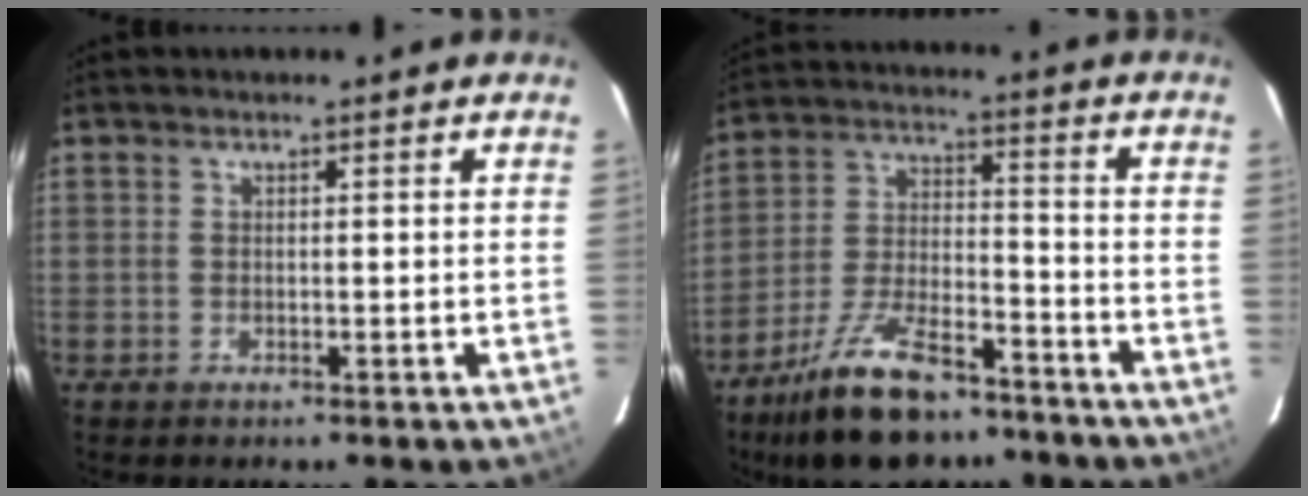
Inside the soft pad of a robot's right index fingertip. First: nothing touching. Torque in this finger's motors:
{"motor_torque": [1.14, -0.99, 0.41, 0.13]}